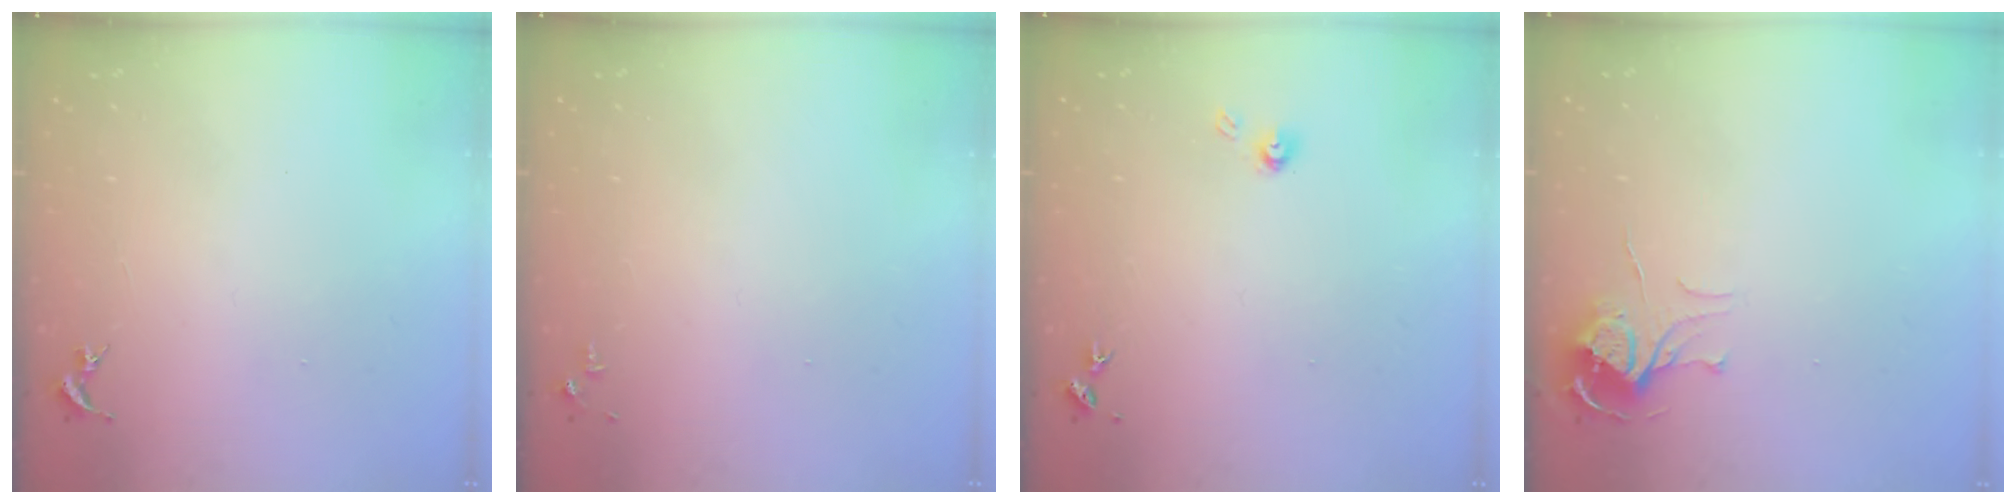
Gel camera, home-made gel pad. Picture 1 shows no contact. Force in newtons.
{"total": 2.8, "press": 2.8, "slide": 0.4}
{"total": 3.9, "press": 3.8, "slide": 0.4}
{"total": 7.0, "press": 7.0, "slide": 0.6}